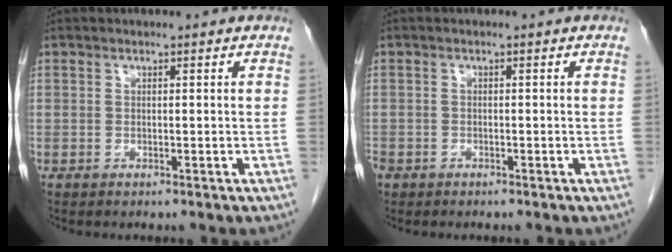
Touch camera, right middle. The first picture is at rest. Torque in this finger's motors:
{"motor_torque": [1.19, -0.95, 1.05, 0.21]}